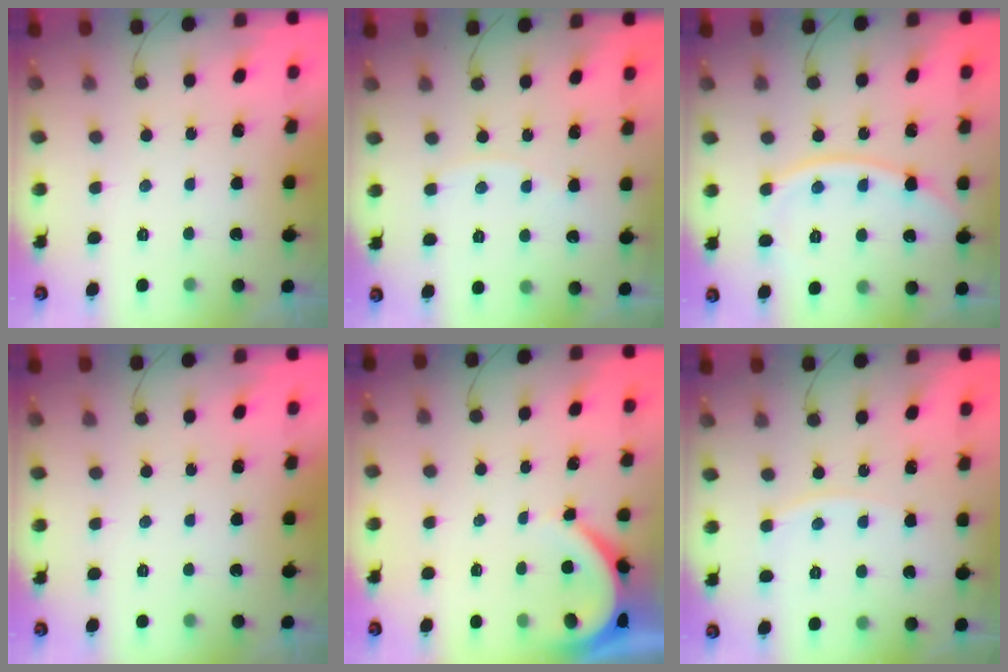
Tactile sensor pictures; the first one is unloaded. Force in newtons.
{"total": 2.6, "press": 2.6, "slide": 0.3}
{"total": 11.7, "press": 11.6, "slide": 1.3}
{"total": 0.0}
{"total": 5.3, "press": 5.2, "slide": 0.7}
{"total": 5.2, "press": 5.2, "slide": 0.7}